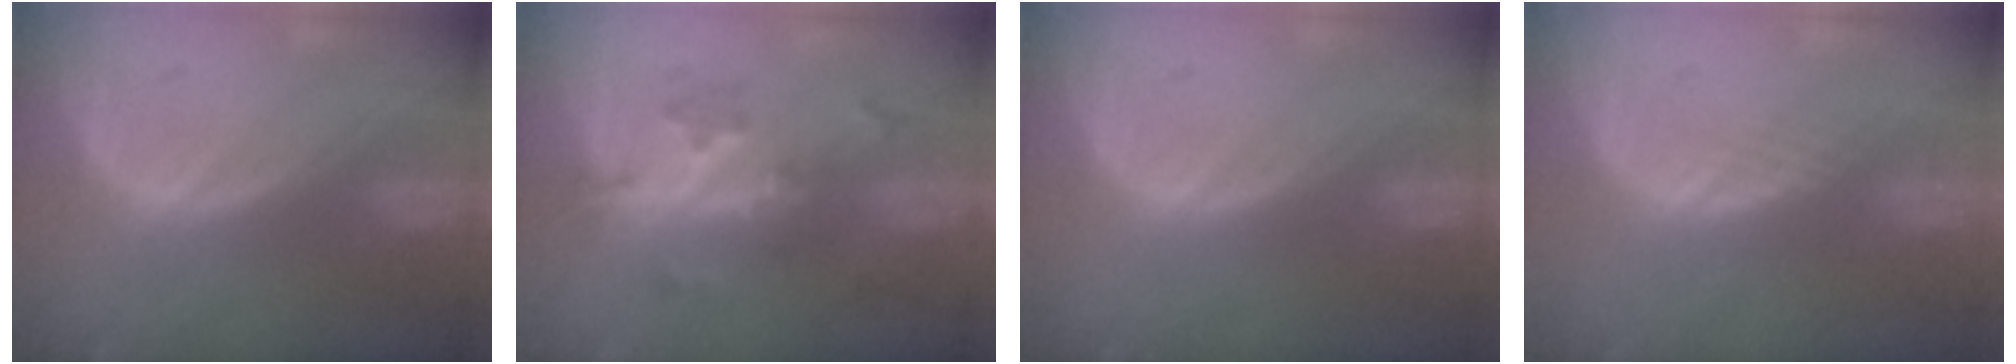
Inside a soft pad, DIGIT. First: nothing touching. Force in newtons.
{"total": 6.5, "press": 5.8, "slide": 2.9}
{"total": 0.0}
{"total": 1.0, "press": 0.8, "slide": 0.5}